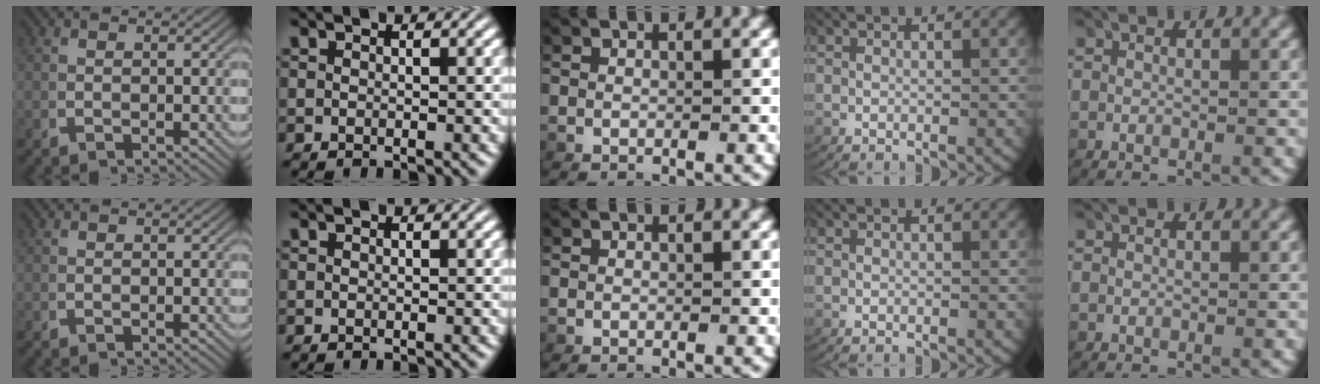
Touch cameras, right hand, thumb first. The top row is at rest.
{}